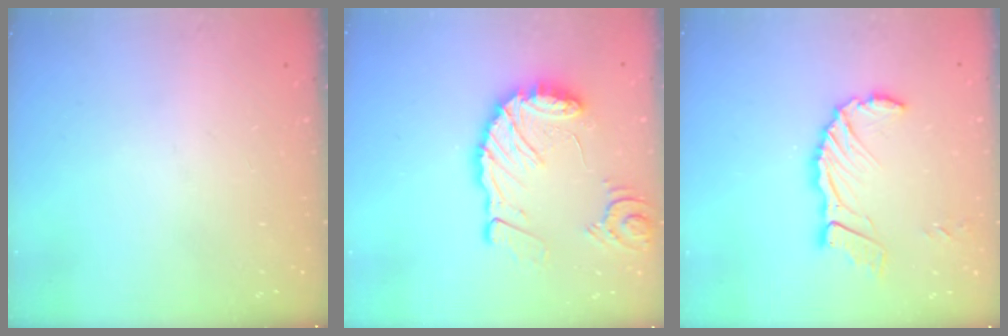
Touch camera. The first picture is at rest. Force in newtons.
{"total": 15.8, "press": 15.7, "slide": 1.8}
{"total": 10.9, "press": 10.9, "slide": 1.2}